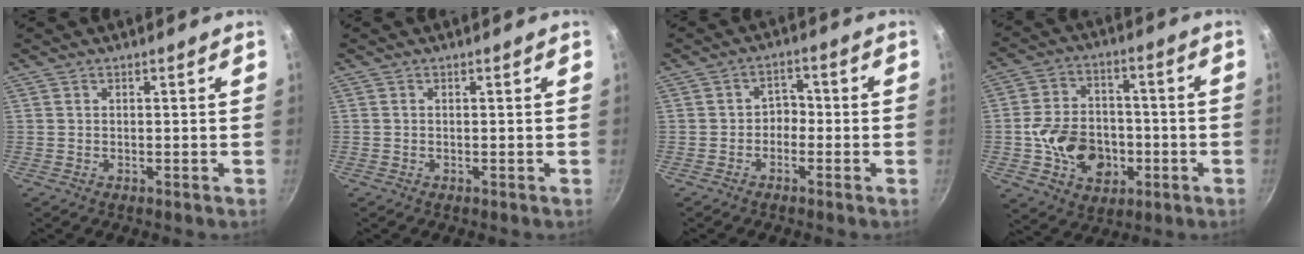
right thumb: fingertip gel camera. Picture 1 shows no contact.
{"total": 0.0}
{"total": 3.2, "force": [-1.2, 2.5, 1.5], "torque": [0.002, 0.021, -0.026]}
{"total": 14.6, "force": [-3.2, 11.3, 8.7], "torque": [-0.117, 0.030, -0.049]}